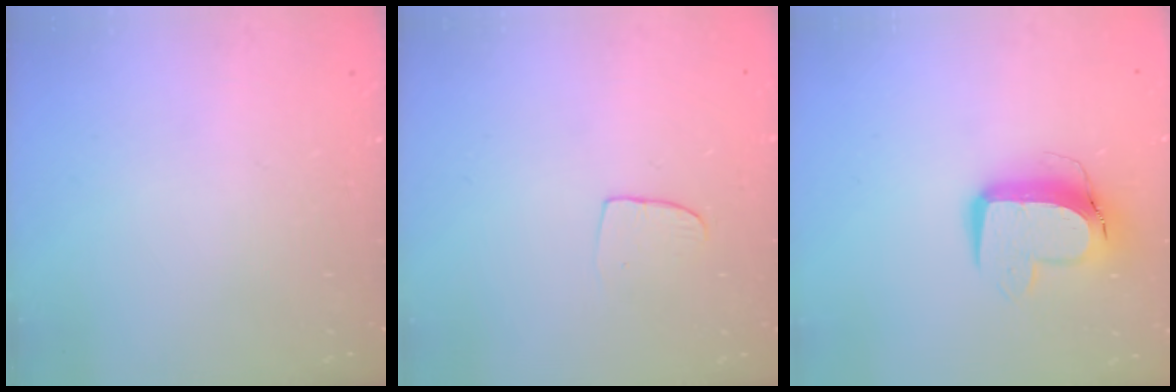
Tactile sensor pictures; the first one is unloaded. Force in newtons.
{"total": 5.8, "press": 5.7, "slide": 0.4}
{"total": 11.6, "press": 11.5, "slide": 1.3}